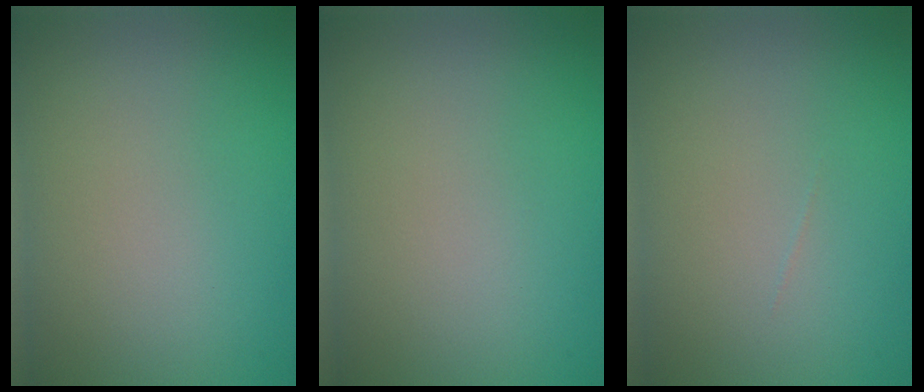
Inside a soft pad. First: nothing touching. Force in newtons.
{"total": 0.0}
{"total": 0.0}